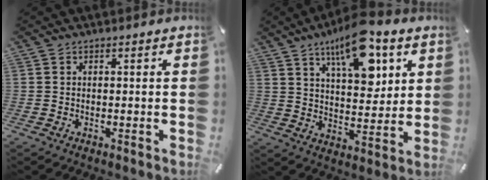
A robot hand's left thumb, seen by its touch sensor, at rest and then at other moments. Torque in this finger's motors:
{"motor_torque": [0.69, 1.03, 1.49, -1.29, 0.20]}